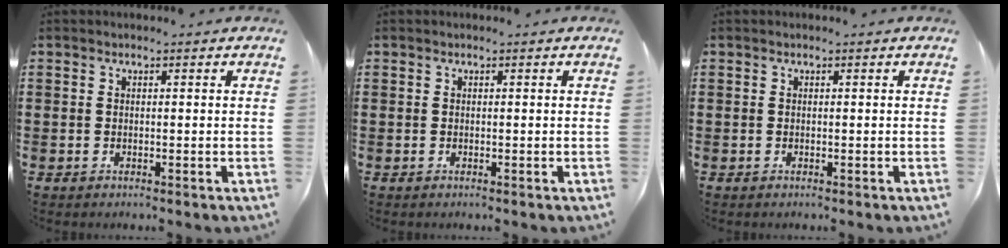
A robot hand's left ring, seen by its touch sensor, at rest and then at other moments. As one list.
[{"total": 0.0}, {"total": 0.0}]